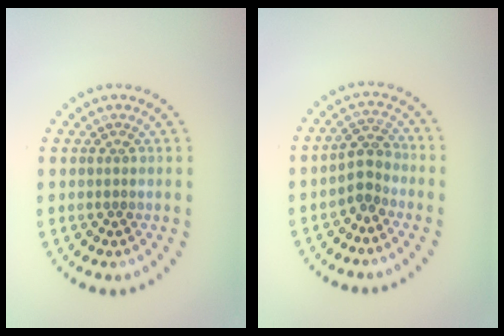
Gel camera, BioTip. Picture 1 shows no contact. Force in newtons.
{"total": 2.3, "press": 2.0, "slide": 1.1}